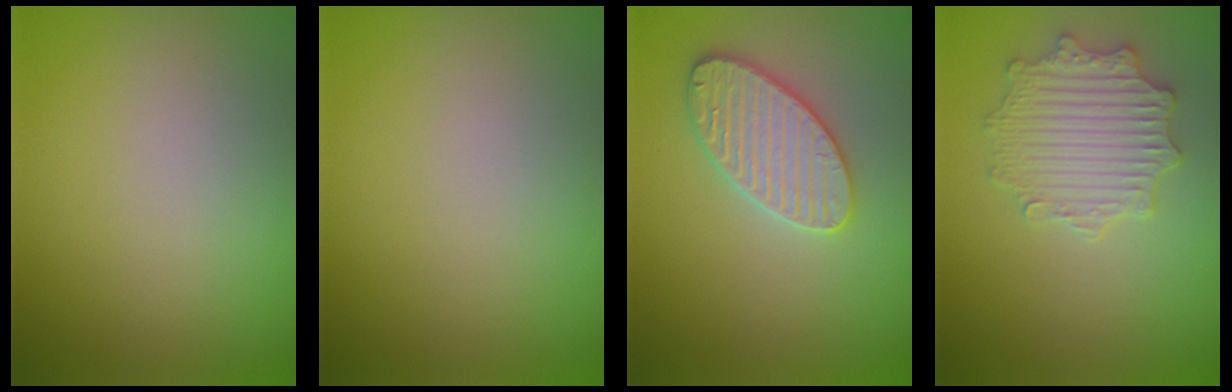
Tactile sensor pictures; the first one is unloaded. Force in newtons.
{"total": 0.0}
{"total": 3.6, "press": 3.6, "slide": 0.1}
{"total": 3.7, "press": 3.5, "slide": 1.4}